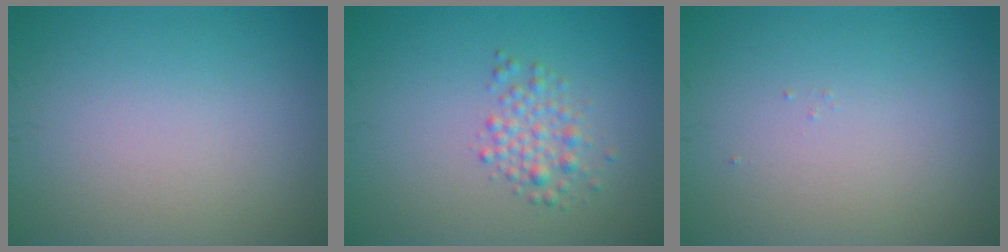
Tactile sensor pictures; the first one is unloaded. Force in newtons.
{"total": 2.2, "press": 2.2, "slide": 0.1}
{"total": 0.0}